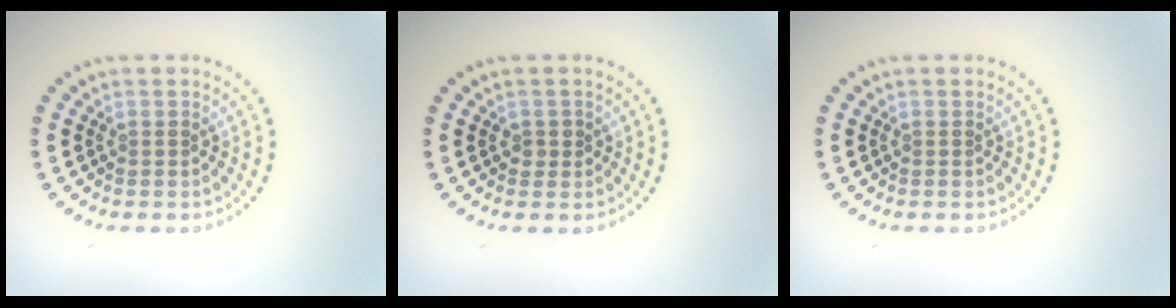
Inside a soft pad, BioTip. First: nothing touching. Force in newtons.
{"total": 0.8, "press": 0.7, "slide": 0.4}
{"total": 0.0}